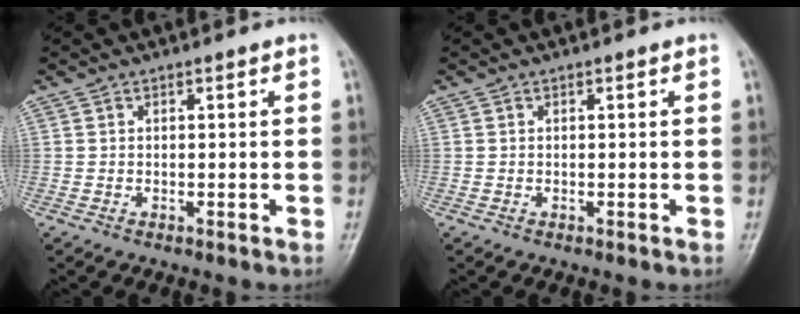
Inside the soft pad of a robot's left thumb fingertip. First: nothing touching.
{"total": 0.0}